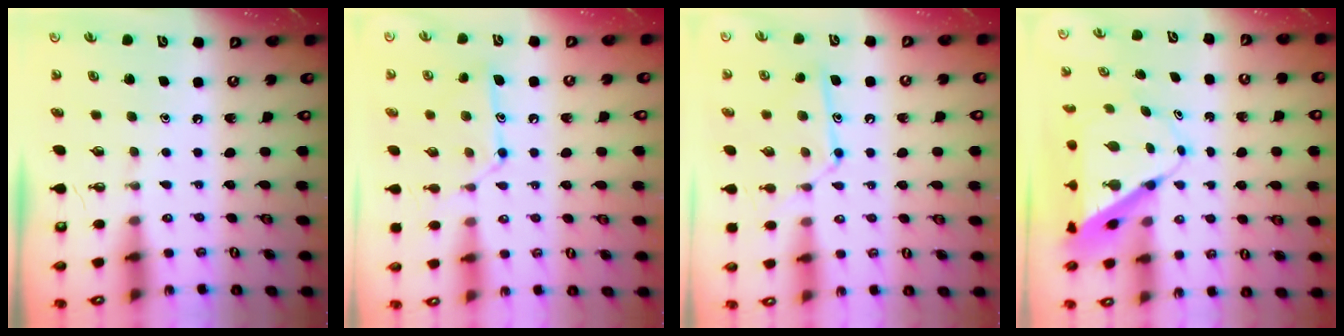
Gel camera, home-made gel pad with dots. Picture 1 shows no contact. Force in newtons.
{"total": 12.9, "press": 12.9, "slide": 0.7}
{"total": 12.9, "press": 12.9, "slide": 0.8}
{"total": 9.4, "press": 9.4, "slide": 0.8}